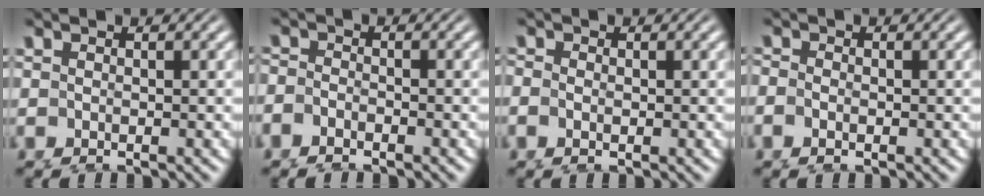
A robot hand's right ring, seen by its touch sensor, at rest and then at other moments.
{"total": 1.3, "force": [-0.9, 1.0, 0.1], "torque": [0.000, -0.011, -0.014]}
{"total": 0.9, "force": [0.1, 0.7, 0.5], "torque": [-0.015, -0.004, 0.001]}
{"total": 1.0, "force": [-0.2, 0.8, 0.4], "torque": [-0.012, -0.004, -0.004]}